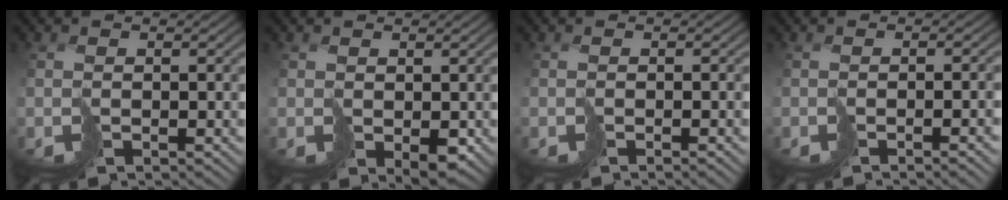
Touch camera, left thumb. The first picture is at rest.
{"total": 2.1, "force": [0.6, 1.3, 1.5], "torque": [-0.030, -0.005, 0.020]}
{"total": 1.2, "force": [-1.0, -0.5, 0.4], "torque": [-0.003, 0.003, -0.015]}
{"total": 2.7, "force": [-1.6, -0.2, 2.2], "torque": [-0.013, -0.002, -0.020]}